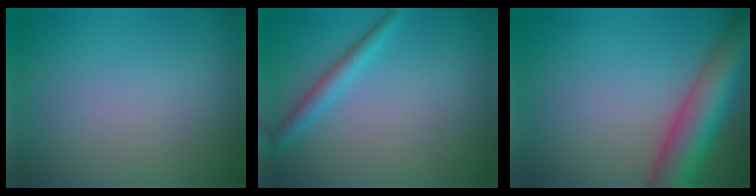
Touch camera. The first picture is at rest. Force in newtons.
{"total": 2.1, "press": 2.1, "slide": 0.1}
{"total": 8.6, "press": 8.6, "slide": 0.5}